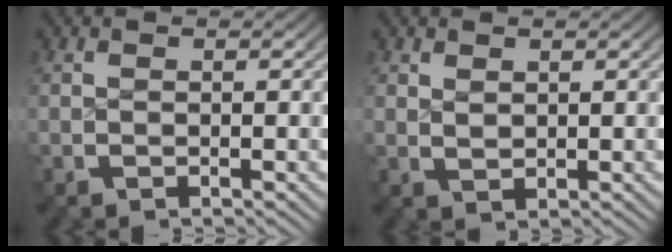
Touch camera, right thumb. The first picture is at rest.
{"total": 1.2, "force": [0.9, 0.5, 0.5], "torque": [-0.008, -0.005, 0.026]}